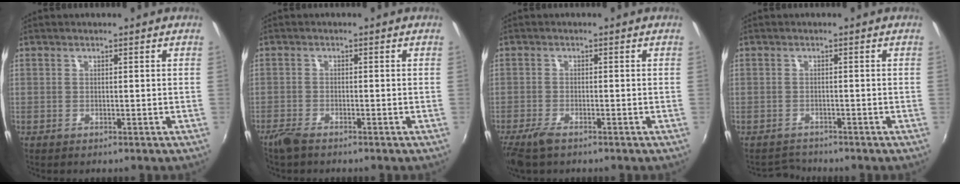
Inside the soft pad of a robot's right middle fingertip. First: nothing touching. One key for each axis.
{"total": 3.0, "fx": -2.5, "fy": 0.7, "fz": 1.5, "tx": -0.045, "ty": -0.006, "tz": -0.053}
{"total": 4.3, "fx": -3.2, "fy": 1.1, "fz": 2.6, "tx": -0.069, "ty": -0.013, "tz": -0.062}
{"total": 2.2, "fx": -2.1, "fy": 0.4, "fz": -0.4, "tx": -0.004, "ty": 0.004, "tz": -0.041}